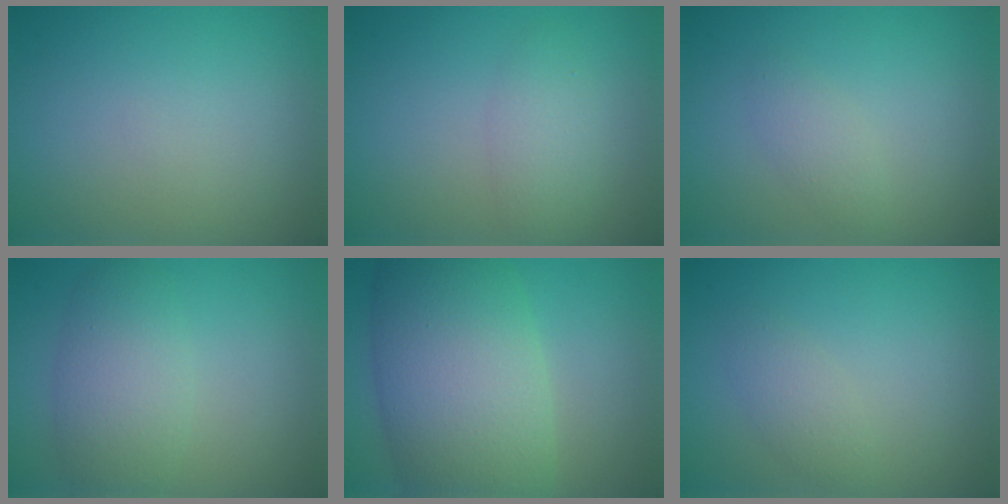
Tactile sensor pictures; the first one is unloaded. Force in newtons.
{"total": 2.2, "press": 2.1, "slide": 0.2}
{"total": 1.5, "press": 1.5, "slide": 0.0}
{"total": 4.5, "press": 4.5, "slide": 0.2}
{"total": 11.7, "press": 11.7, "slide": 0.8}
{"total": 1.6, "press": 1.6, "slide": 0.2}